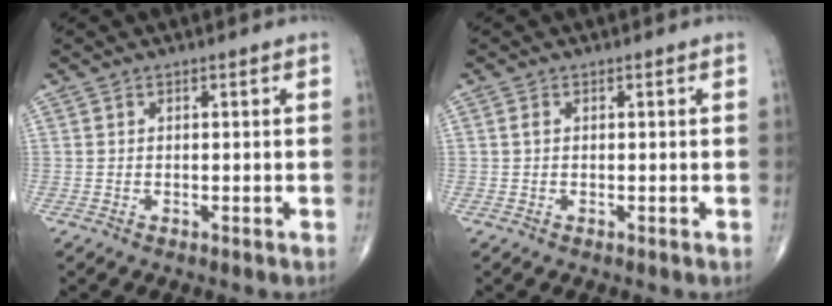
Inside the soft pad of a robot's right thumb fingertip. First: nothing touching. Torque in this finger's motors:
{"motor_torque": [-0.33, 0.18, 0.17, 0.09, 0.00]}